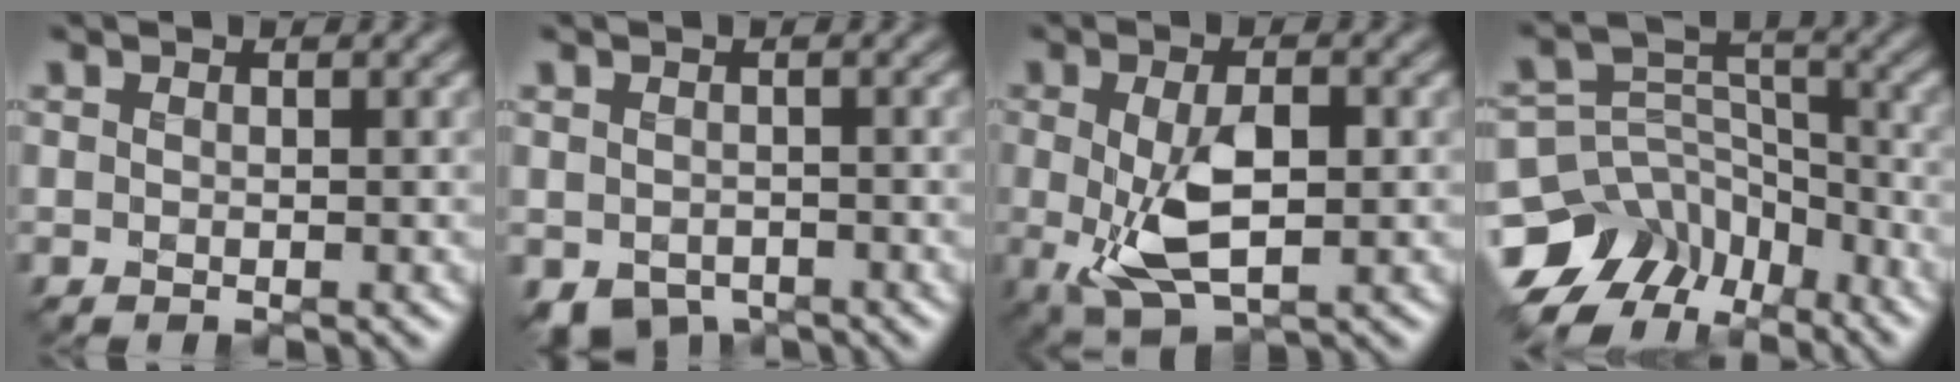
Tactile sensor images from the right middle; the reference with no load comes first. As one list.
[{"total": 2.9, "force": [-1.8, 1.8, 1.4], "torque": [-0.025, -0.009, -0.035]}, {"total": 6.3, "force": [-1.0, 3.1, 5.4], "torque": [-0.117, -0.008, -0.015]}, {"total": 12.2, "force": [-9.2, 7.1, 3.4], "torque": [-0.065, 0.022, -0.162]}]